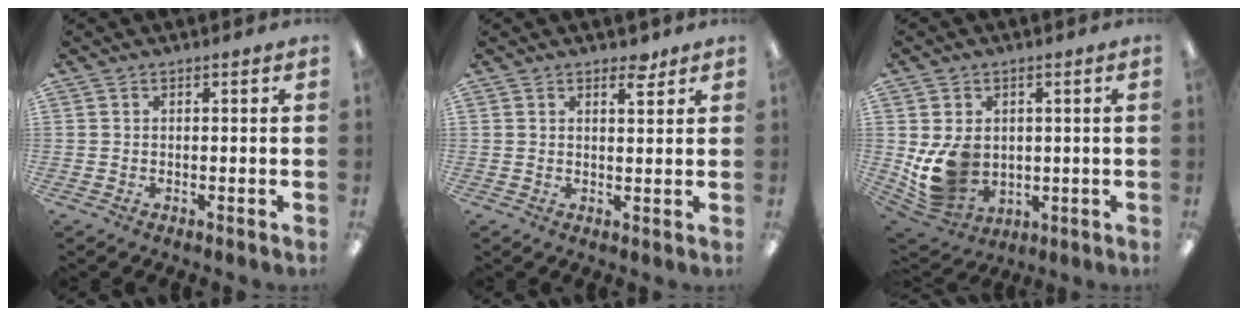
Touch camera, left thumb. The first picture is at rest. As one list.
[{"total": 3.2, "force": [2.6, 1.1, 1.6], "torque": [-0.003, -0.016, 0.039]}, {"total": 11.4, "force": [0.4, 9.6, 6.2], "torque": [-0.125, -0.010, 0.016]}]